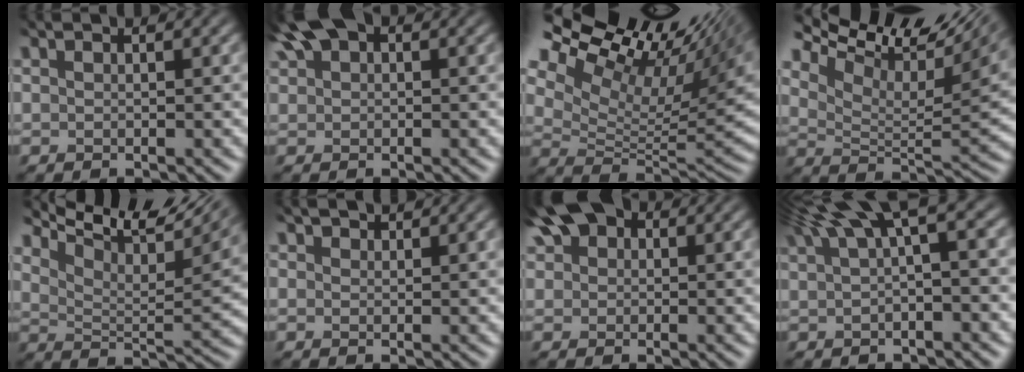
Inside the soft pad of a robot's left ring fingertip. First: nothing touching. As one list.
[{"total": 4.2, "force": [2.3, 2.4, 2.6], "torque": [-0.083, 0.008, 0.049]}, {"total": 14.0, "force": [6.9, 6.6, 10.2], "torque": [-0.198, 0.030, 0.143]}, {"total": 11.6, "force": [6.1, 5.4, 8.2], "torque": [-0.150, 0.035, 0.105]}, {"total": 8.9, "force": [5.0, 3.8, 6.3], "torque": [-0.122, 0.006, 0.097]}, {"total": 0.5, "force": [0.5, 0.0, -0.2], "torque": [-0.010, -0.004, 0.017]}, {"total": 4.5, "force": [2.3, 3.1, 2.4], "torque": [-0.081, 0.010, 0.039]}, {"total": 6.5, "force": [2.9, 2.2, 5.4], "torque": [-0.131, 0.011, 0.070]}]